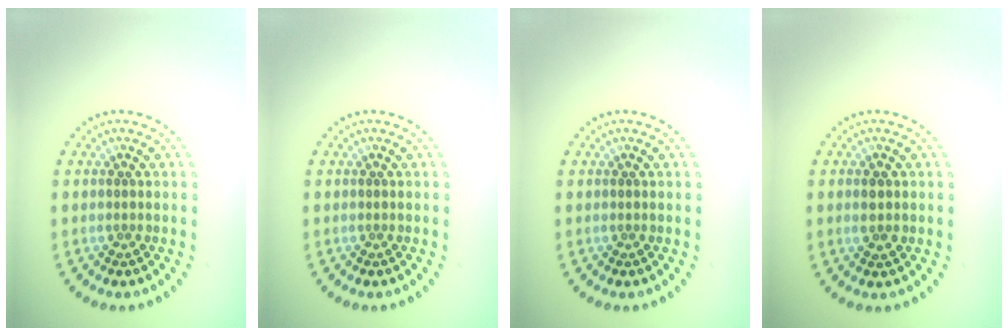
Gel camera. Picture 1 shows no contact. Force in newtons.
{"total": 0.0}
{"total": 0.0}
{"total": 1.4, "press": 1.4, "slide": 0.1}